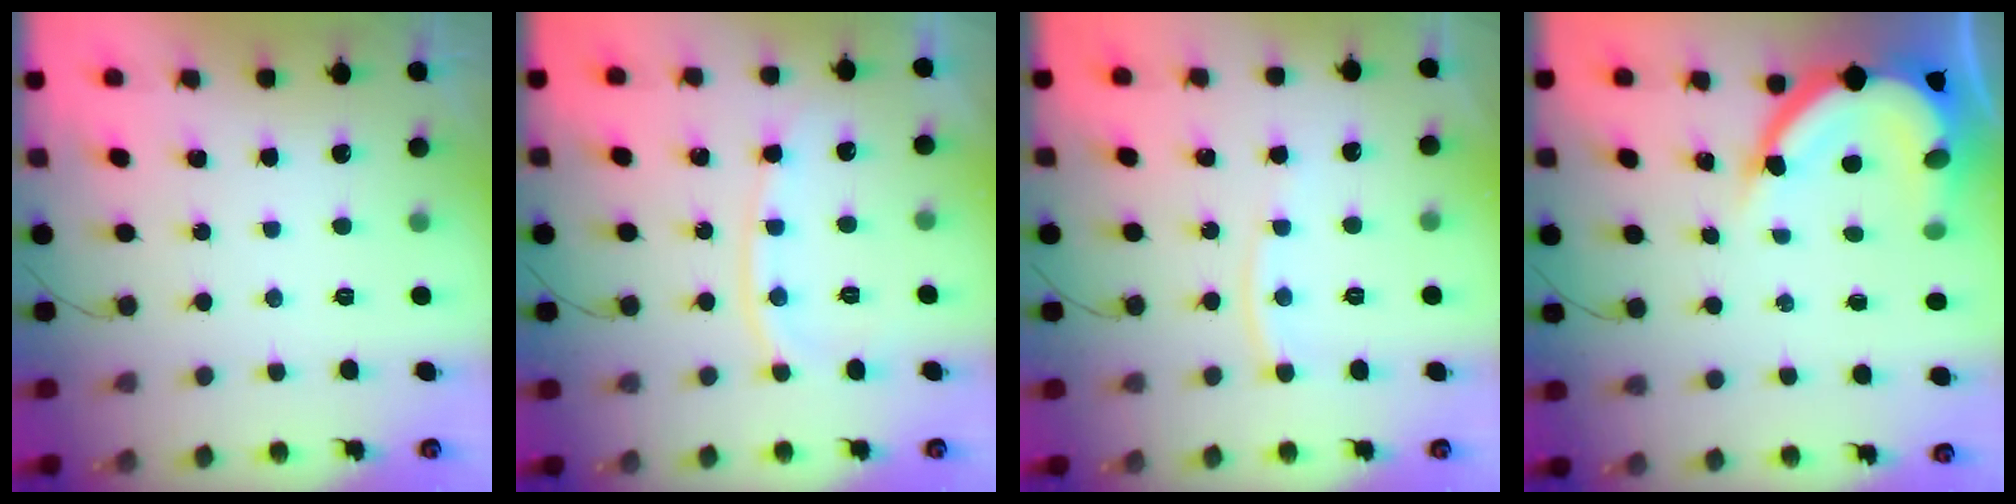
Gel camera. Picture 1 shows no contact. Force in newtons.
{"total": 9.8, "press": 9.7, "slide": 1.2}
{"total": 5.9, "press": 5.9, "slide": 0.7}
{"total": 14.3, "press": 14.2, "slide": 1.5}